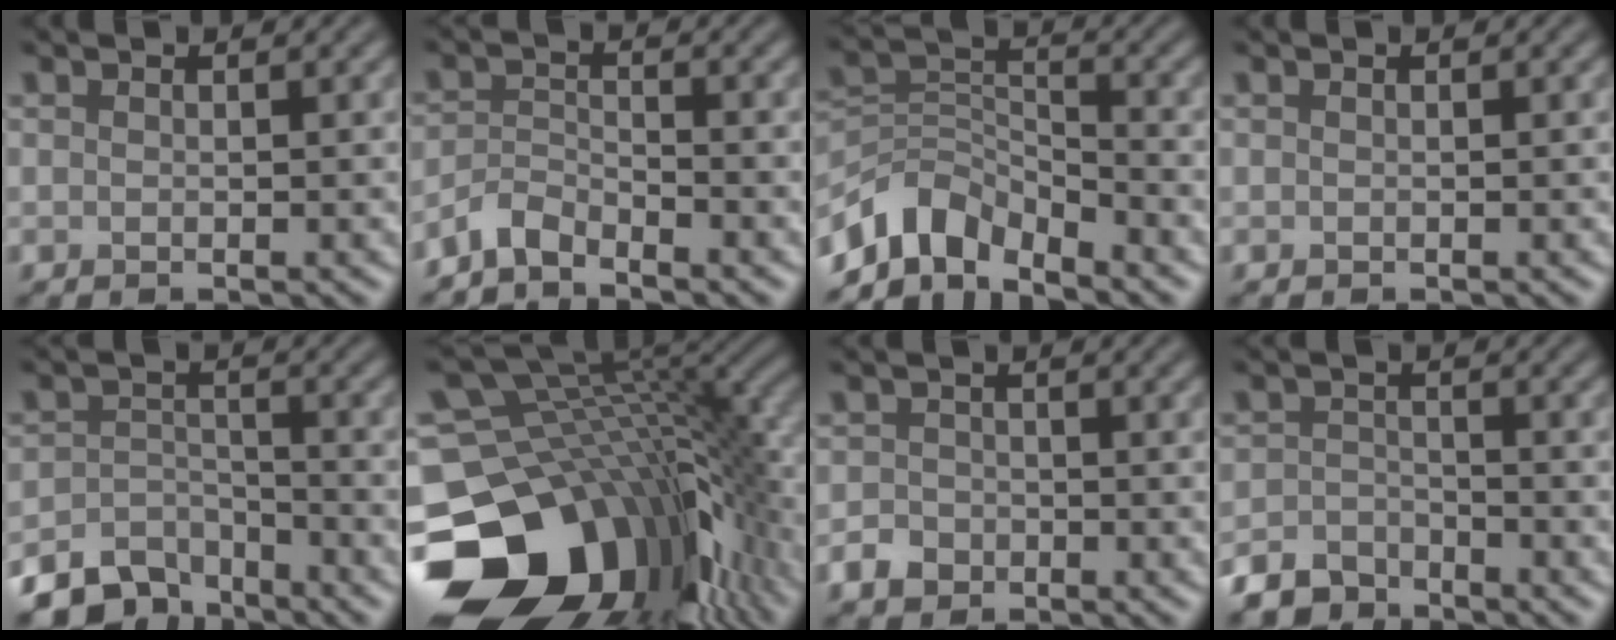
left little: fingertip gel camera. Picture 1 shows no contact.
{"total": 2.4, "force": [-2.3, 0.4, 0.6], "torque": [-0.015, 0.004, -0.055]}
{"total": 5.6, "force": [-4.5, 2.5, 2.1], "torque": [-0.031, -0.002, -0.096]}
{"total": 0.0}
{"total": 5.7, "force": [-4.6, 2.8, 1.7], "torque": [-0.025, -0.009, -0.084]}
{"total": 17.4, "force": [-6.0, 11.5, 11.6], "torque": [-0.232, -0.015, -0.079]}
{"total": 2.0, "force": [-1.1, 1.6, 0.6], "torque": [-0.004, 0.002, -0.024]}
{"total": 3.8, "force": [-3.4, 1.6, 0.6], "torque": [-0.007, -0.001, -0.071]}